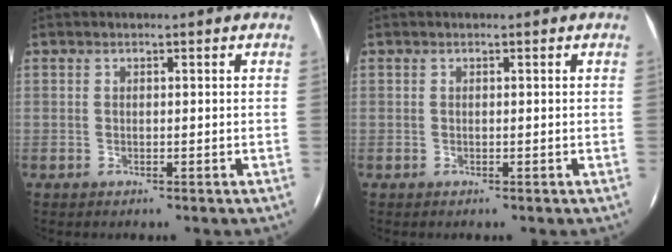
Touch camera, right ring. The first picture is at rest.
{"total": 0.0}